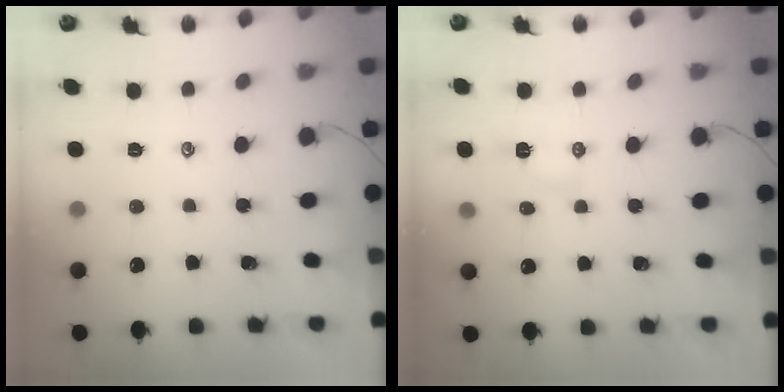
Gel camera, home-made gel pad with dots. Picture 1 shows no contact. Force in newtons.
{"total": 2.9, "press": 2.7, "slide": 1.0}